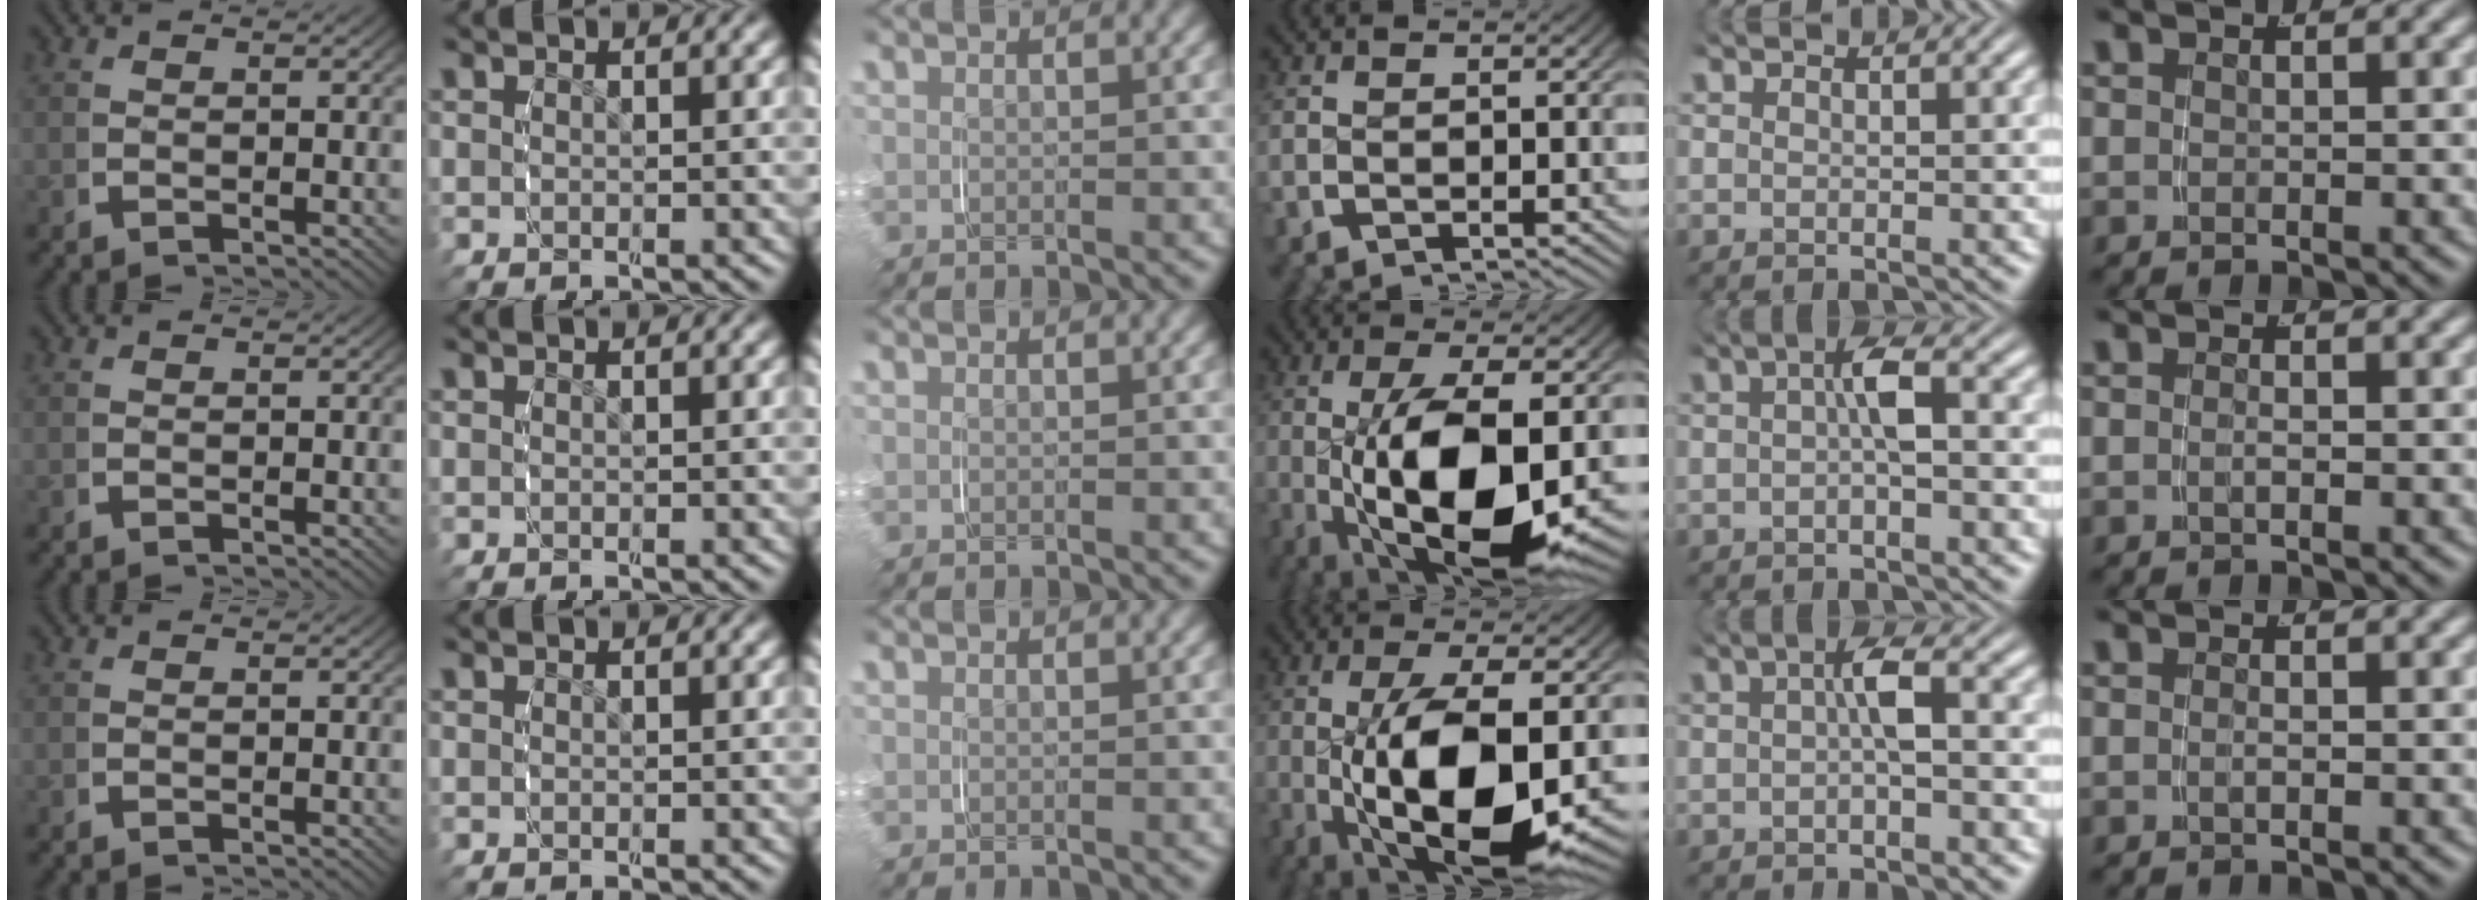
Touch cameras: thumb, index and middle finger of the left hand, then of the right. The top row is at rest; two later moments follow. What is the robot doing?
{"motion": "grasp_and_lifting", "object": "jar lid"}